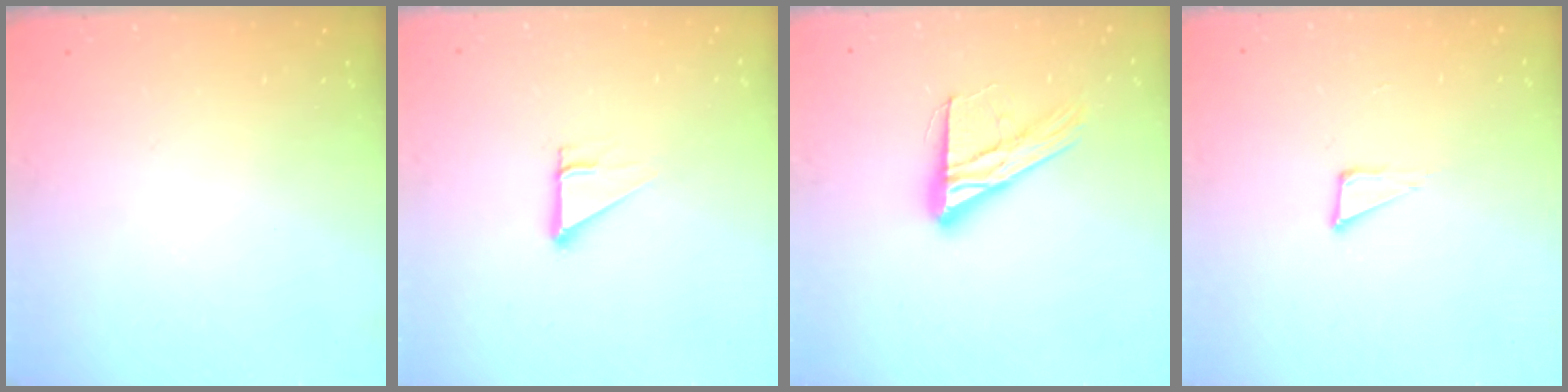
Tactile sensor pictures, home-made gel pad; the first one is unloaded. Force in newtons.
{"total": 2.7, "press": 2.7, "slide": 0.1}
{"total": 14.0, "press": 14.0, "slide": 1.0}
{"total": 4.0, "press": 3.9, "slide": 0.8}